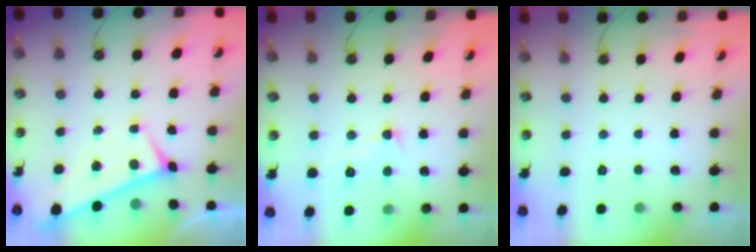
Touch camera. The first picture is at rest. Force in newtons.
{"total": 0.6, "press": 0.0, "slide": 0.6}
{"total": 0.0}